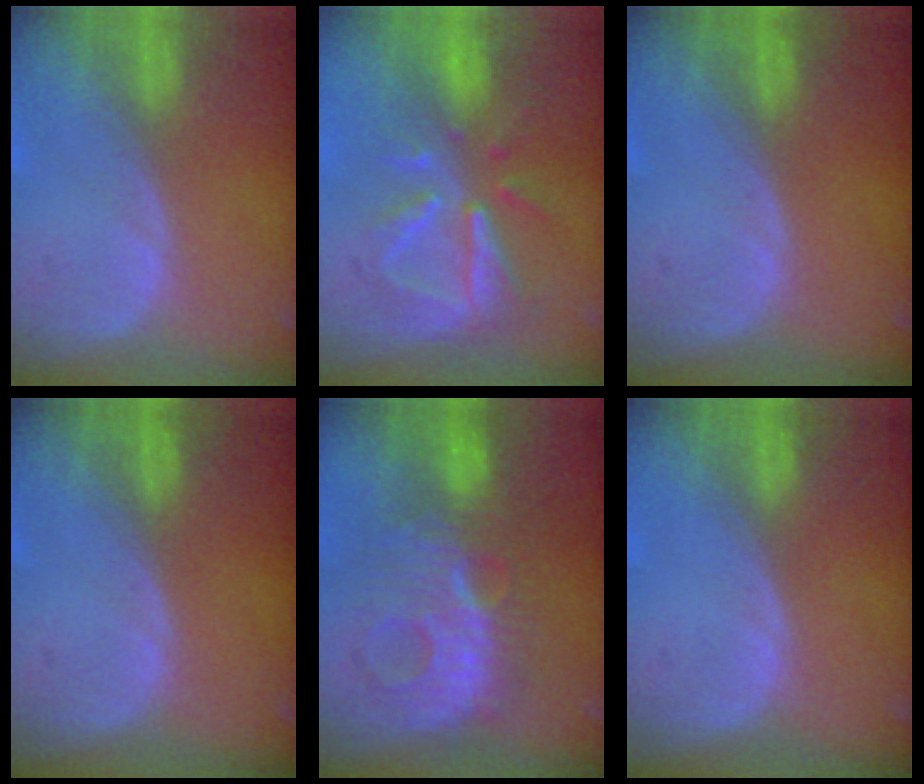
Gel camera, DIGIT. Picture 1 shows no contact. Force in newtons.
{"total": 8.1, "press": 7.4, "slide": 3.2}
{"total": 0.0}
{"total": 0.0}
{"total": 9.6, "press": 9.6, "slide": 0.1}
{"total": 0.0}